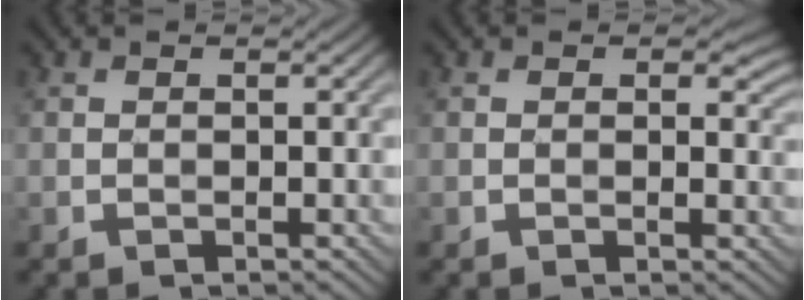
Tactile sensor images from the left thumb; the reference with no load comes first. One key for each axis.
{"total": 2.3, "fx": 0.7, "fy": 1.3, "fz": 1.8, "tx": -0.028, "ty": -0.004, "tz": 0.010}